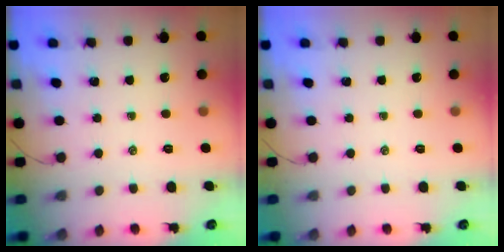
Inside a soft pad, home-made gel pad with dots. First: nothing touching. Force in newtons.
{"total": 0.0}